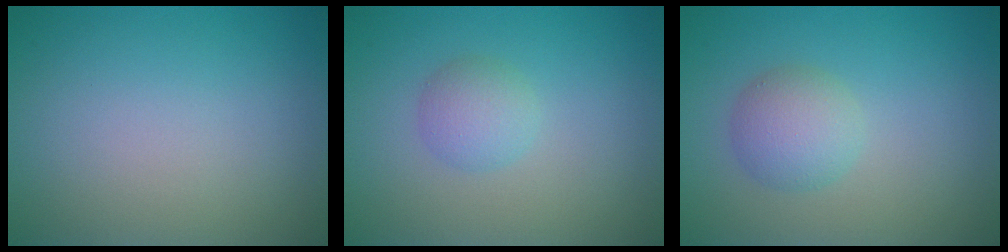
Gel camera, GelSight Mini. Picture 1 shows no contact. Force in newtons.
{"total": 2.1, "press": 2.1, "slide": 0.1}
{"total": 3.0, "press": 3.0, "slide": 0.1}